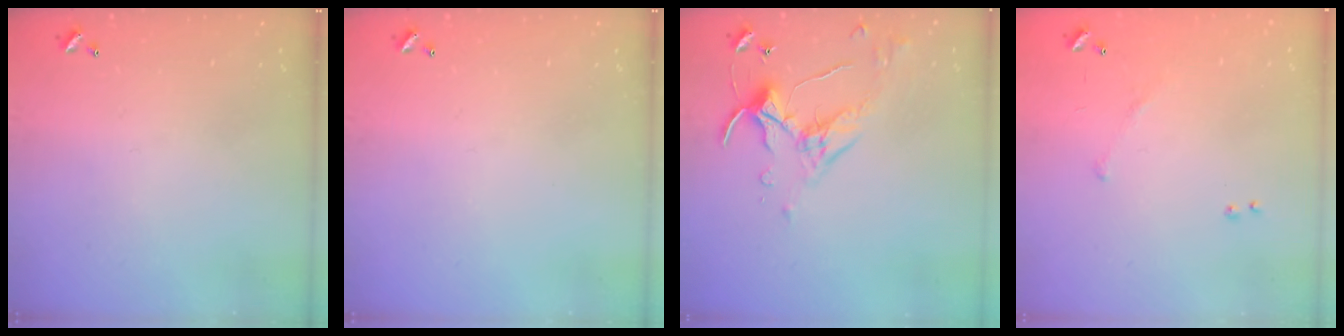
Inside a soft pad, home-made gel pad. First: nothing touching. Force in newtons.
{"total": 0.0}
{"total": 4.3, "press": 4.2, "slide": 0.8}
{"total": 7.9, "press": 7.9, "slide": 0.7}